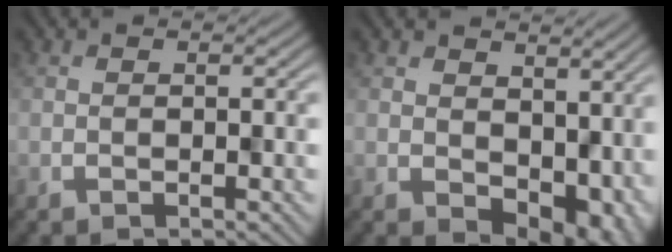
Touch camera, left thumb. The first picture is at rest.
{"total": 6.8, "force": [0.2, 4.8, 4.8], "torque": [-0.059, -0.030, 0.018]}